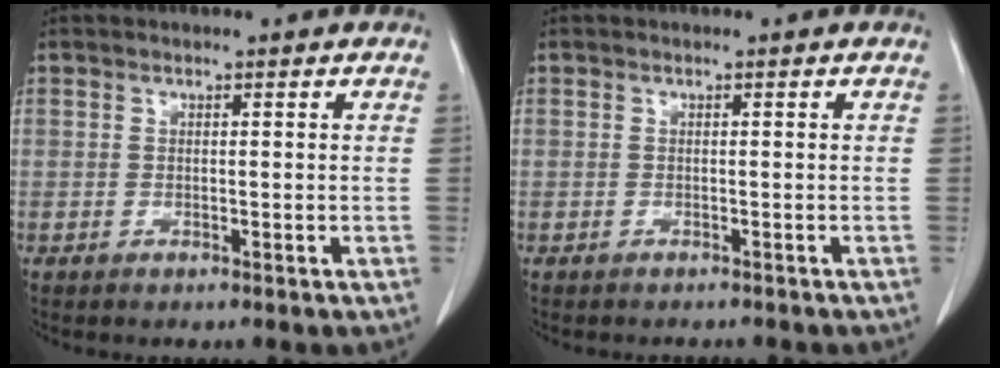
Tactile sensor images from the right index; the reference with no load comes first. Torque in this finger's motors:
{"motor_torque": [-0.18, -0.11, -0.19, -0.09]}